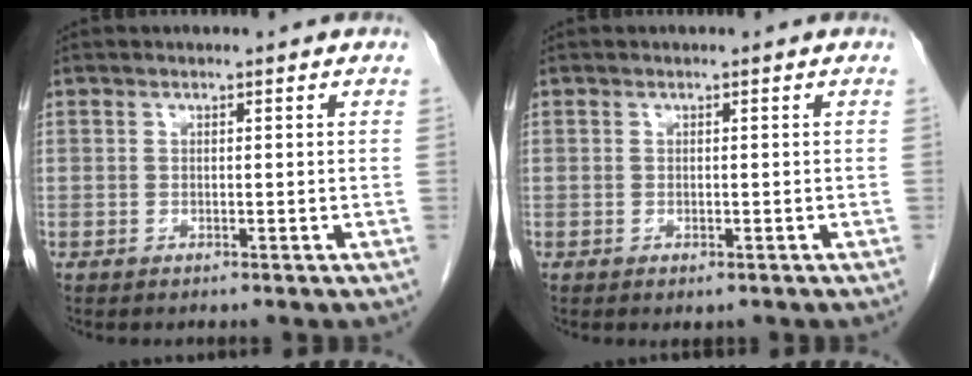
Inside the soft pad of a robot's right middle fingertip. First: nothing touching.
{"total": 0.7, "force": [-0.4, 0.3, 0.5], "torque": [-0.006, -0.002, 0.000]}